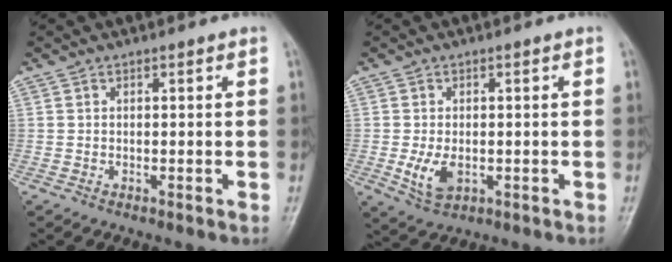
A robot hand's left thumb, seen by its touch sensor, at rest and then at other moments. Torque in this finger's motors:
{"motor_torque": [0.05, 0.14, 0.57, 0.18, 0.07]}